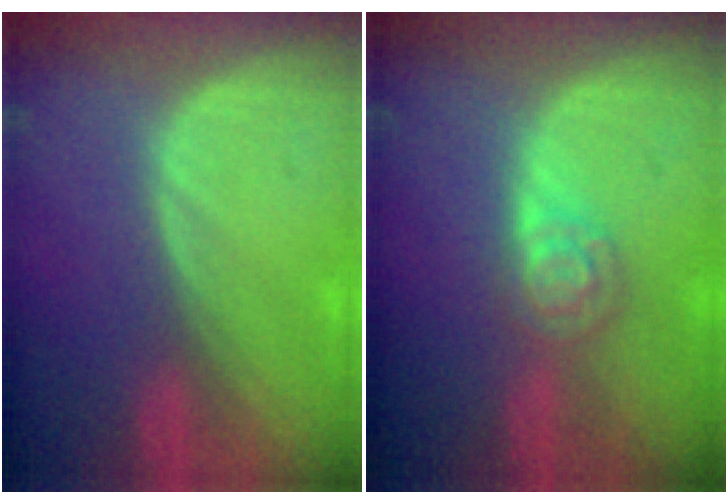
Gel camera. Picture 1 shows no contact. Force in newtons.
{"total": 4.6, "press": 4.2, "slide": 2.0}